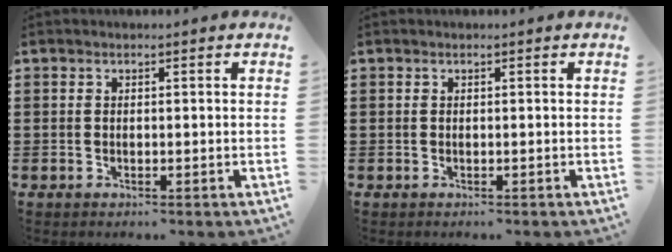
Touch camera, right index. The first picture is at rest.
{"total": 0.0}